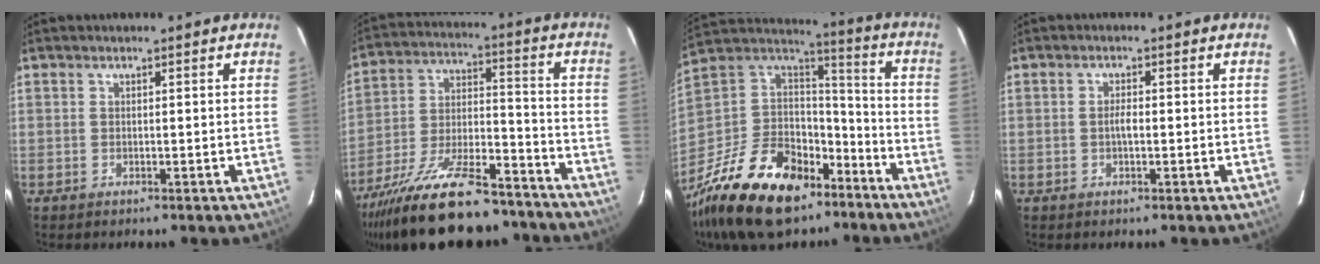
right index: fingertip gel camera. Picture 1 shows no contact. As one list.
[{"total": 25.5, "force": [-19.9, 8.3, 13.6], "torque": [-0.255, -0.018, -0.299]}, {"total": 25.2, "force": [-15.7, 14.3, 13.5], "torque": [-0.300, 0.014, -0.249]}, {"total": 1.6, "force": [-0.3, 0.5, 1.5], "torque": [-0.030, 0.003, -0.007]}]